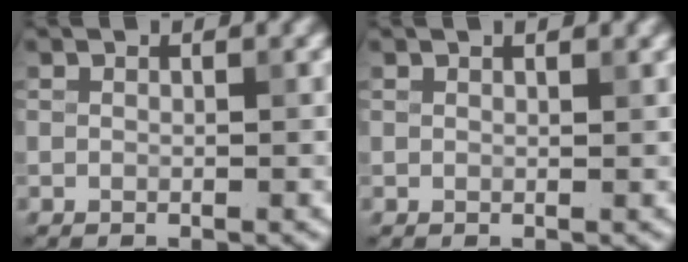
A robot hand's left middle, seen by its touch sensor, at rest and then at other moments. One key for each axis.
{"total": 0.6, "fx": 0.5, "fy": 0.1, "fz": 0.3, "tx": -0.005, "ty": 0.004, "tz": 0.011}